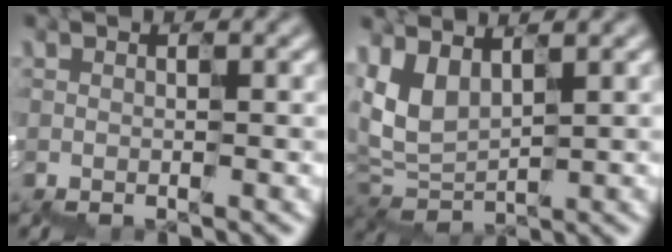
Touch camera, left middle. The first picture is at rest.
{"total": 3.2, "force": [2.8, 1.5, 0.5], "torque": [-0.058, 0.008, 0.061]}